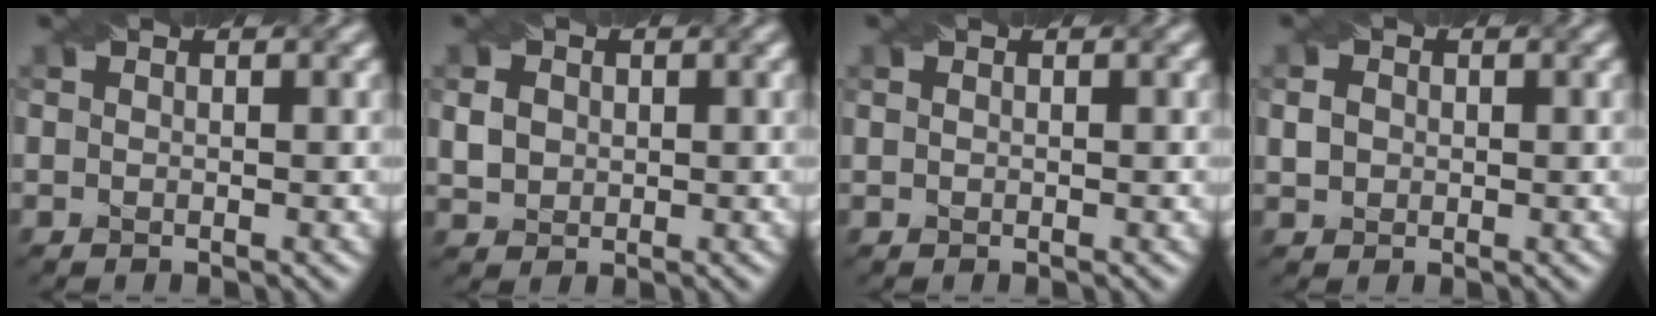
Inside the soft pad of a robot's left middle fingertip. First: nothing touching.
{"total": 2.1, "force": [0.1, 1.8, 1.0], "torque": [-0.027, -0.001, 0.005]}
{"total": 0.0}
{"total": 1.2, "force": [-0.2, 1.1, 0.5], "torque": [-0.010, -0.001, -0.001]}